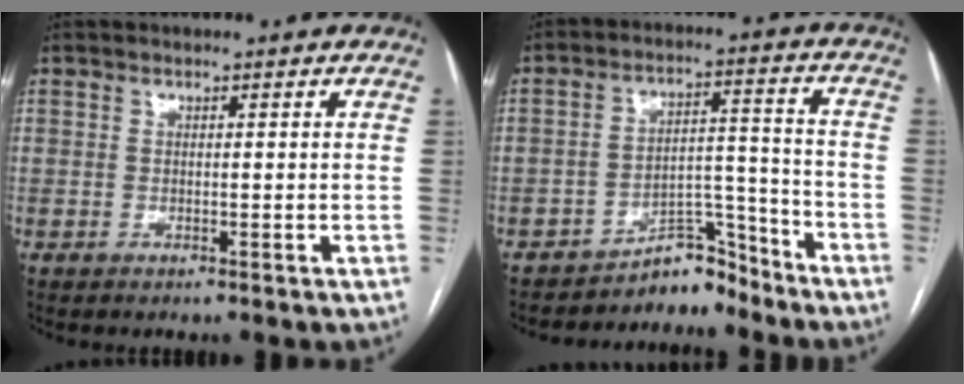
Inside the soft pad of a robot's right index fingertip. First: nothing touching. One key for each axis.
{"total": 6.3, "fx": -6.0, "fy": 1.9, "fz": 0.3, "tx": 0.008, "ty": 0.052, "tz": -0.094}